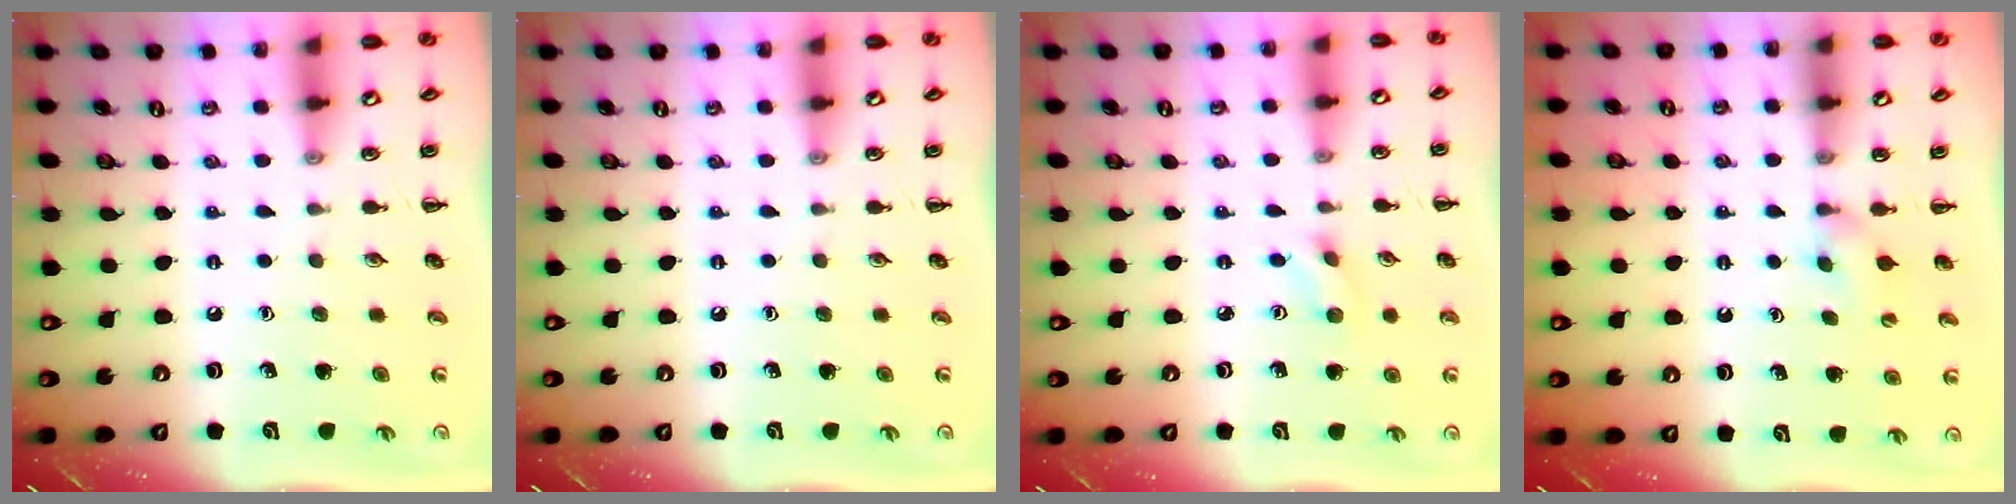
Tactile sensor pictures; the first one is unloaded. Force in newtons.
{"total": 0.0}
{"total": 2.7, "press": 2.5, "slide": 1.0}
{"total": 3.3, "press": 3.1, "slide": 1.3}